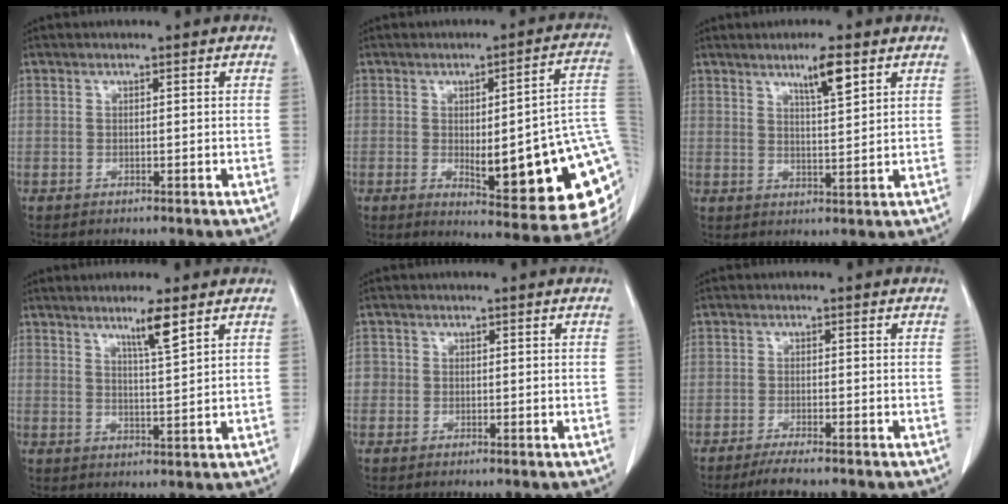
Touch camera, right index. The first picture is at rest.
{"total": 21.8, "force": [-2.7, 3.9, 21.2], "torque": [-0.188, 0.002, -0.021]}
{"total": 5.2, "force": [3.1, 0.8, 4.1], "torque": [-0.068, -0.001, 0.052]}
{"total": 4.5, "force": [3.0, -0.4, 3.4], "torque": [-0.061, -0.008, 0.054]}
{"total": 1.7, "force": [-0.1, 1.6, 0.2], "torque": [0.007, 0.005, -0.004]}
{"total": 4.3, "force": [-3.6, 0.1, 2.4], "torque": [-0.037, -0.008, -0.058]}